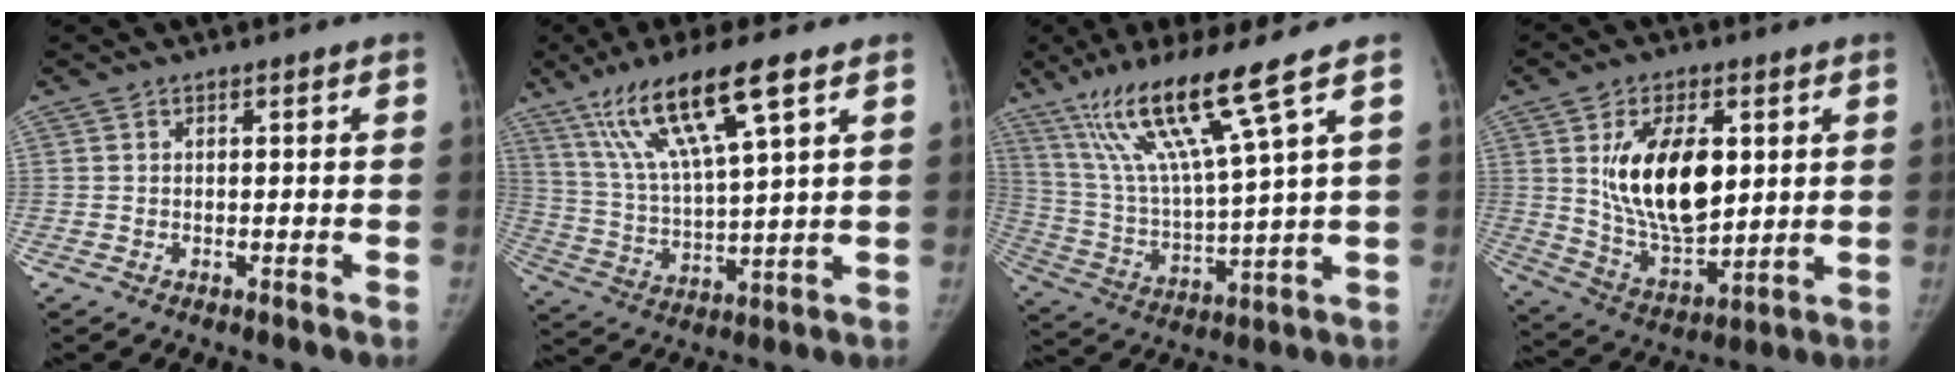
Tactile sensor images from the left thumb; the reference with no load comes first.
{"total": 16.4, "force": [9.2, 2.8, 13.3], "torque": [-0.259, -0.026, 0.180]}
{"total": 17.1, "force": [10.2, 0.0, 13.7], "torque": [-0.260, -0.046, 0.196]}
{"total": 17.3, "force": [3.8, 9.6, 13.9], "torque": [-0.210, -0.027, 0.081]}